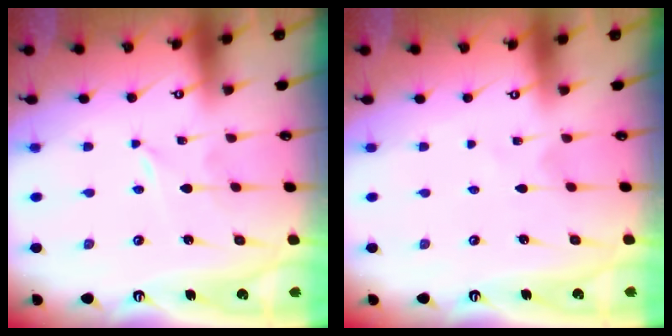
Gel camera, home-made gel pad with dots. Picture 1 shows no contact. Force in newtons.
{"total": 1.3, "press": 1.3, "slide": 0.2}